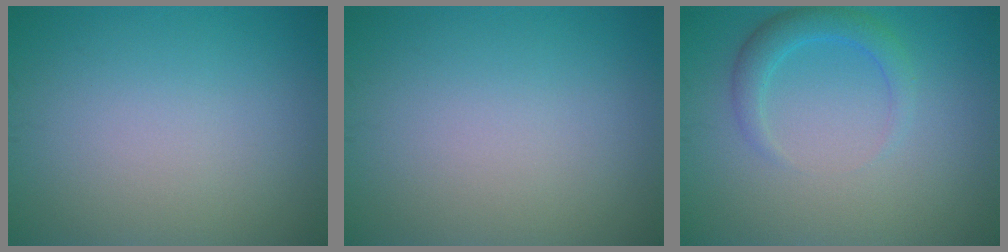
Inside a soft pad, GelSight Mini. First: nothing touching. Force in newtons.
{"total": 0.0}
{"total": 2.5, "press": 2.5, "slide": 0.2}